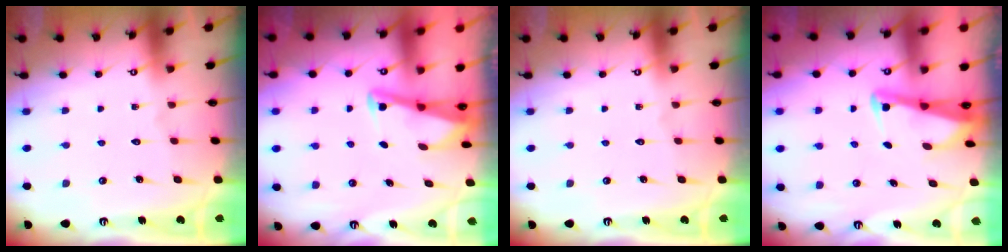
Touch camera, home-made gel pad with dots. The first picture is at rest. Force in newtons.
{"total": 2.8, "press": 2.8, "slide": 0.4}
{"total": 0.0}
{"total": 2.6, "press": 2.6, "slide": 0.2}